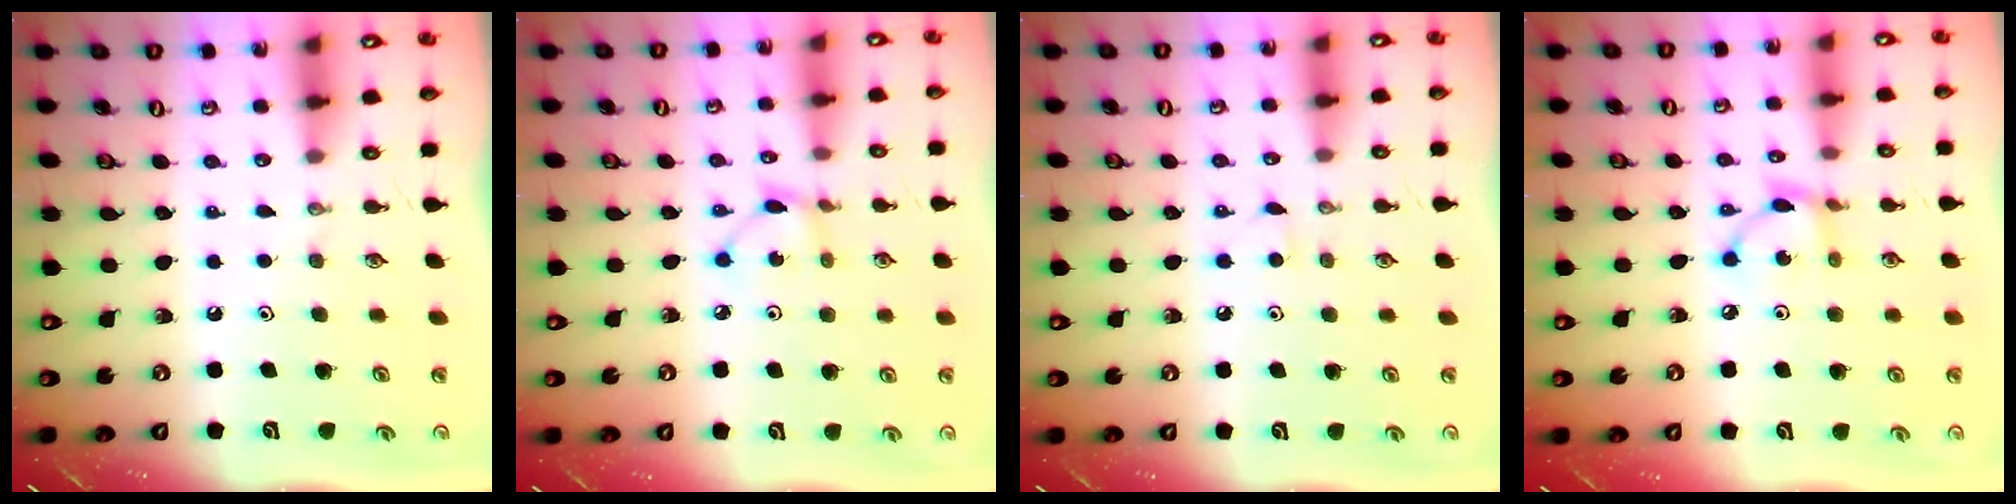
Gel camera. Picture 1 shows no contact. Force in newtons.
{"total": 2.2, "press": 2.2, "slide": 0.1}
{"total": 2.9, "press": 2.9, "slide": 0.4}
{"total": 5.2, "press": 5.2, "slide": 0.2}